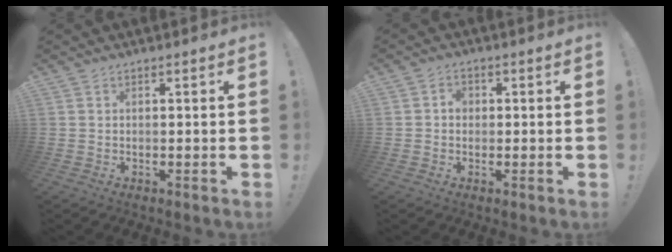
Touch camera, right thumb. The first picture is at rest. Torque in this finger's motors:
{"motor_torque": [-0.12, 0.22, 0.19, -0.09, -0.02]}